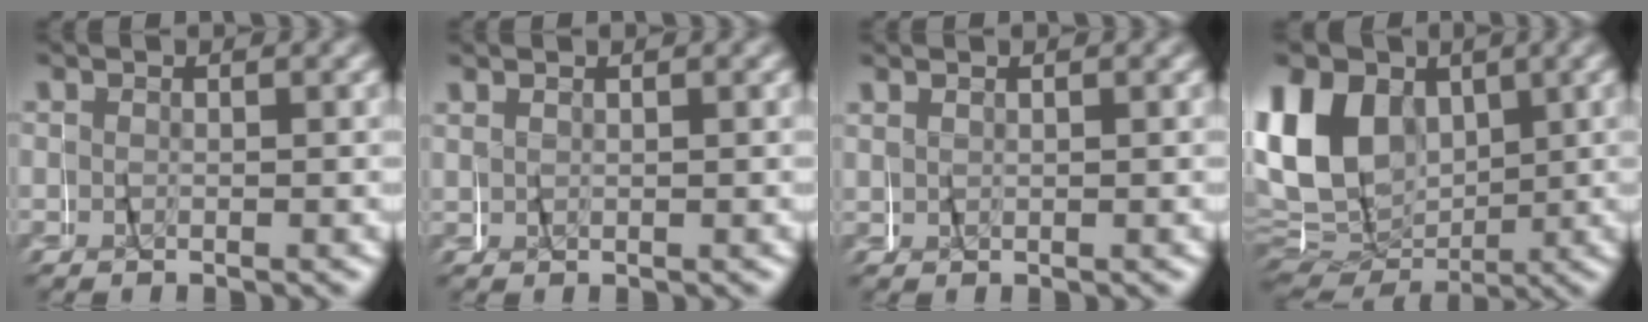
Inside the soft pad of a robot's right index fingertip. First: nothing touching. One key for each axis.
{"total": 0.6, "fx": 0.6, "fy": -0.2, "fz": -0.1, "tx": 0.000, "ty": 0.002, "tz": 0.012}
{"total": 0.6, "fx": 0.6, "fy": -0.1, "fz": -0.1, "tx": -0.001, "ty": 0.002, "tz": 0.012}
{"total": 12.8, "fx": 2.0, "fy": 10.5, "fz": 7.1, "tx": -0.141, "ty": -0.010, "tz": 0.040}